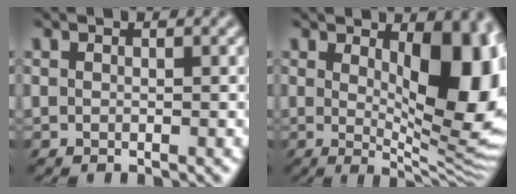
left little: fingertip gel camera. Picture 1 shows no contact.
{"total": 10.4, "force": [1.8, 4.7, 9.1], "torque": [-0.118, -0.021, 0.034]}